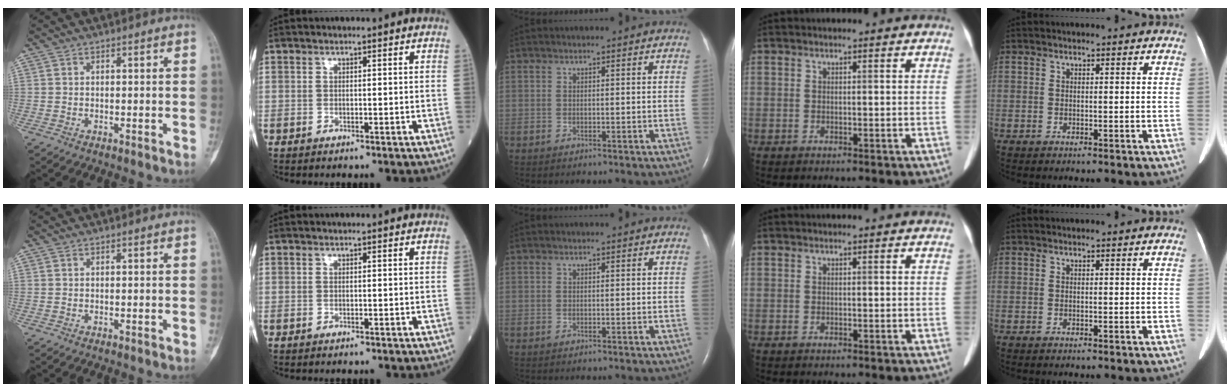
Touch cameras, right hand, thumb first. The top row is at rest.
{}